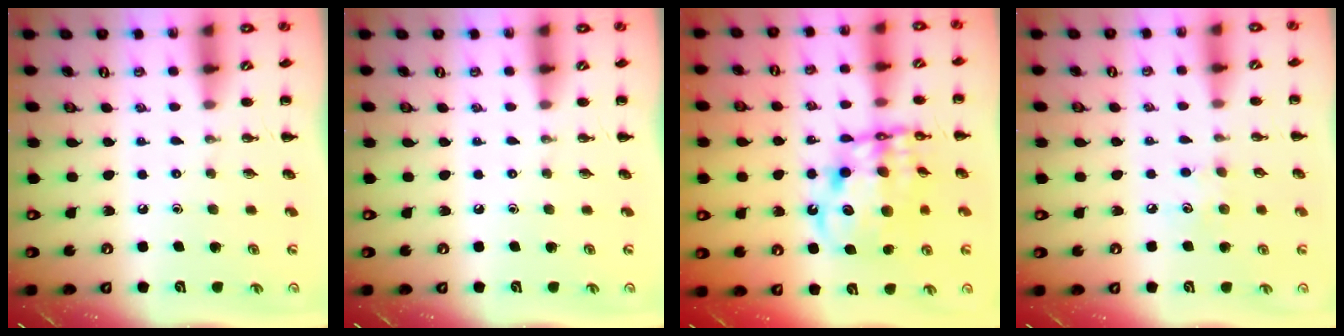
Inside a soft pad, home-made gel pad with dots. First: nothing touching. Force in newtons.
{"total": 0.0}
{"total": 13.7, "press": 13.2, "slide": 3.4}
{"total": 4.6, "press": 4.4, "slide": 1.1}